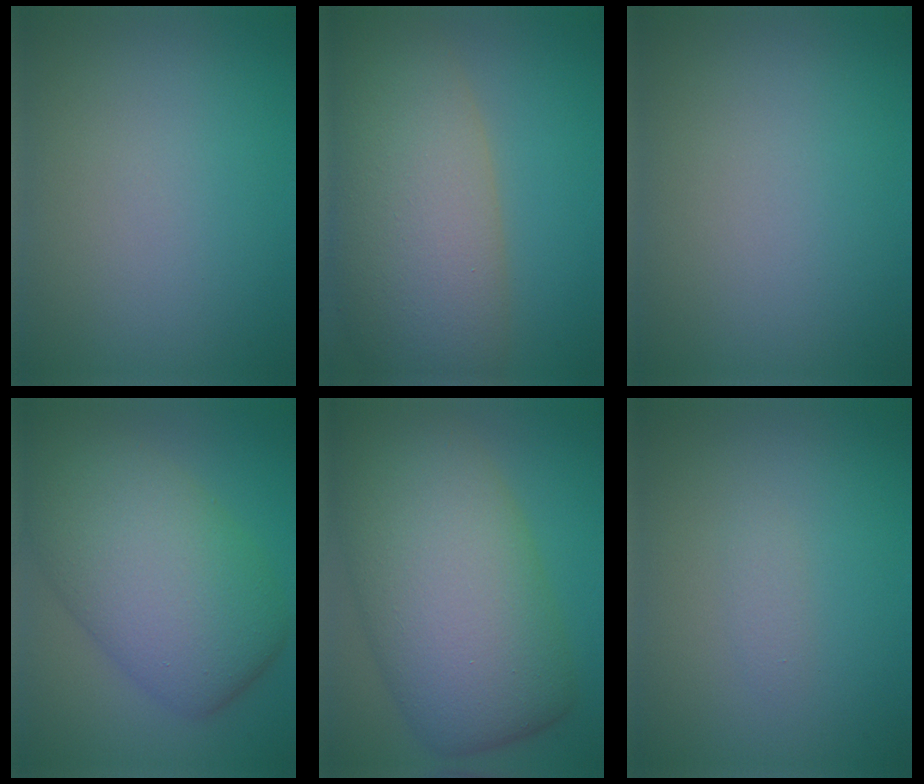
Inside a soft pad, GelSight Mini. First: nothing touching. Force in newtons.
{"total": 11.8, "press": 11.7, "slide": 1.0}
{"total": 0.0}
{"total": 10.6, "press": 10.6, "slide": 0.4}
{"total": 13.5, "press": 13.5, "slide": 0.6}
{"total": 0.8, "press": 0.8, "slide": 0.0}